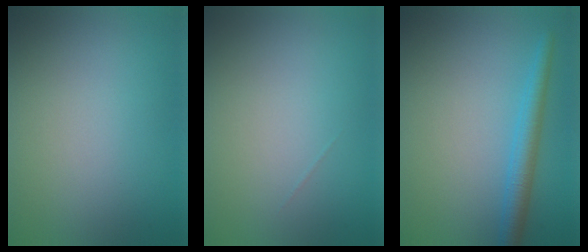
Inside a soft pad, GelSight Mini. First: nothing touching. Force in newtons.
{"total": 0.0}
{"total": 3.0, "press": 3.0, "slide": 0.2}